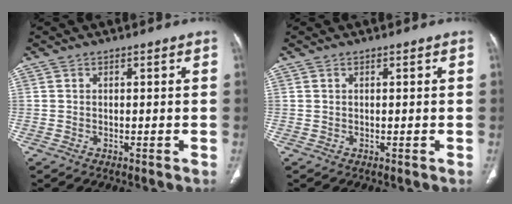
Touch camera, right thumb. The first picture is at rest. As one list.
[{"total": 0.0}]